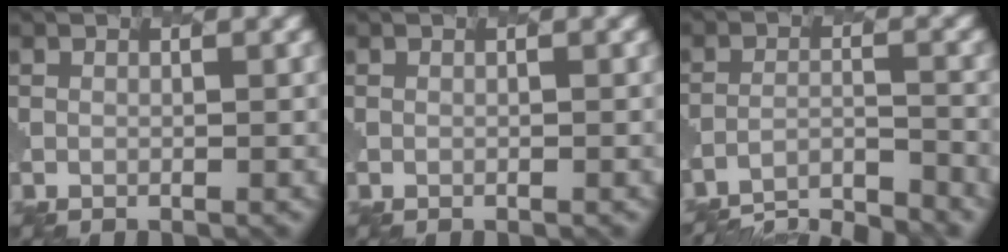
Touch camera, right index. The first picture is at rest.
{"total": 0.0}
{"total": 11.8, "force": [-11.6, 1.2, 1.6], "torque": [-0.033, -0.002, -0.160]}